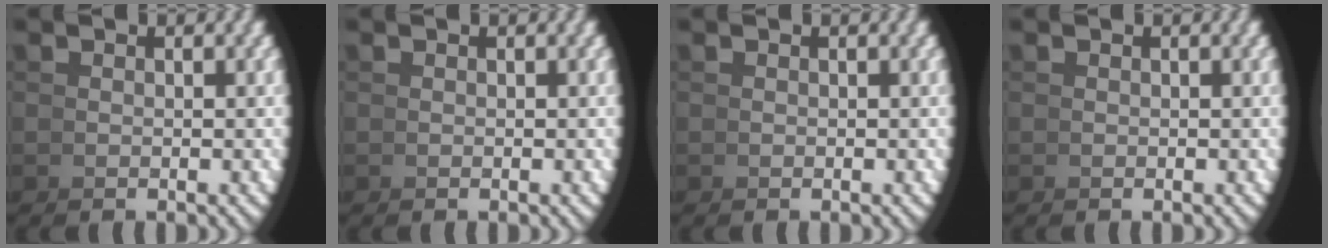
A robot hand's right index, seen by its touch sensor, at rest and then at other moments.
{"total": 0.0}
{"total": 0.0}
{"total": 0.0}